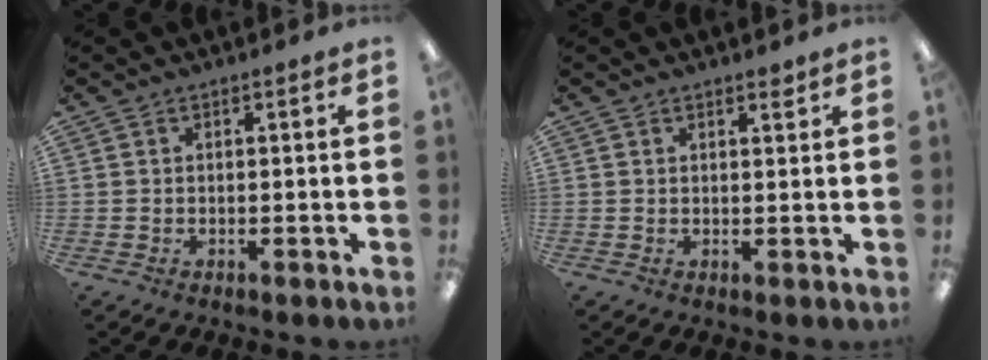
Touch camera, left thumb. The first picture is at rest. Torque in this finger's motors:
{"motor_torque": [-0.02, -0.04, -0.75, 0.20, -0.02]}